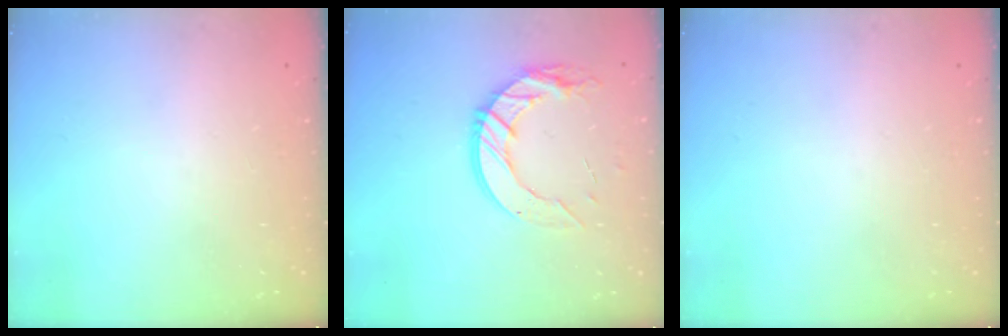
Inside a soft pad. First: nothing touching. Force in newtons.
{"total": 12.9, "press": 12.9, "slide": 0.8}
{"total": 0.0}